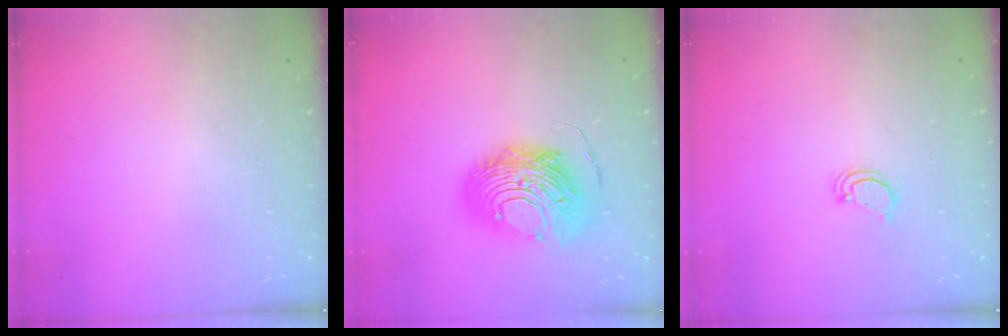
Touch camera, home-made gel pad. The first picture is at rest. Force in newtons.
{"total": 14.8, "press": 14.7, "slide": 1.3}
{"total": 2.2, "press": 2.2, "slide": 0.3}